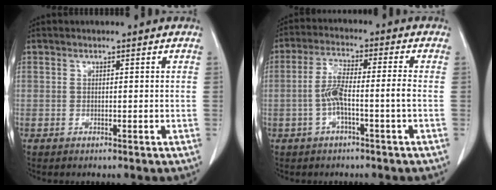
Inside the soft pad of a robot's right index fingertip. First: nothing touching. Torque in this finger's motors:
{"motor_torque": [0.85, -0.38, 0.54, 0.17]}